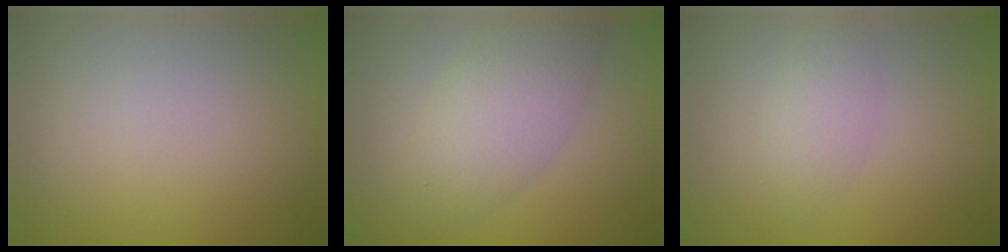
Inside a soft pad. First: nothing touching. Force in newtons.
{"total": 4.4, "press": 4.3, "slide": 0.4}
{"total": 1.9, "press": 1.9, "slide": 0.1}